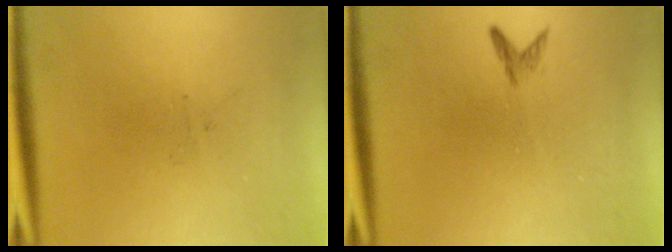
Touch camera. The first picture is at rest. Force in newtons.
{"total": 0.8}